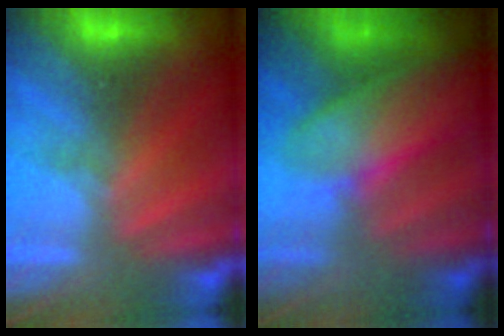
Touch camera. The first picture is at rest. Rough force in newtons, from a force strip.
{"total": 7.1}